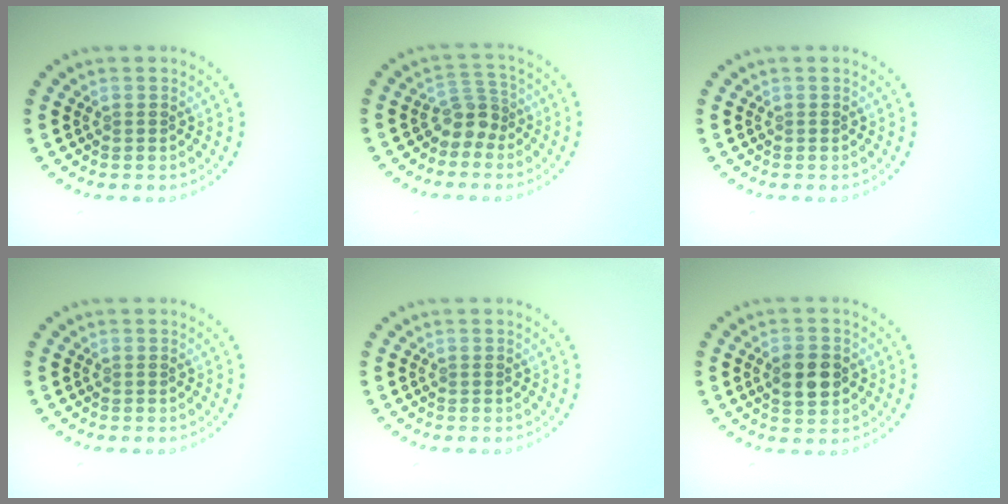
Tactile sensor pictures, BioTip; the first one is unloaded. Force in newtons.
{"total": 2.4, "press": 1.8, "slide": 1.6}
{"total": 0.0}
{"total": 0.0}
{"total": 0.0}
{"total": 3.6, "press": 3.6, "slide": 0.2}